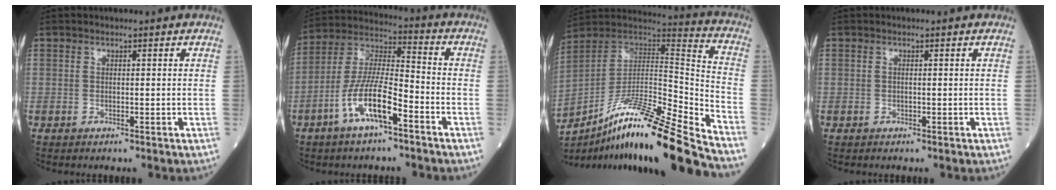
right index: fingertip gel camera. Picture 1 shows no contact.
{"total": 11.3, "force": [-5.5, 2.5, 9.6], "torque": [-0.200, 0.005, -0.107]}
{"total": 24.8, "force": [-18.5, 0.1, 16.5], "torque": [-0.246, -0.011, -0.326]}
{"total": 0.0}